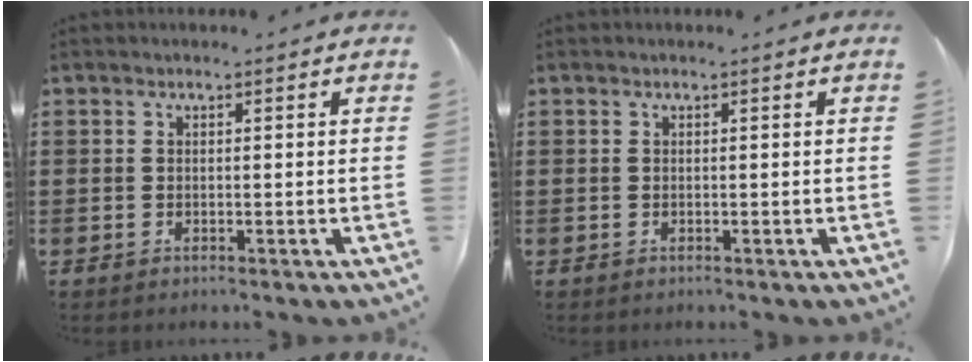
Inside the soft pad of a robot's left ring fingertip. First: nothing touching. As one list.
[{"total": 0.0}]